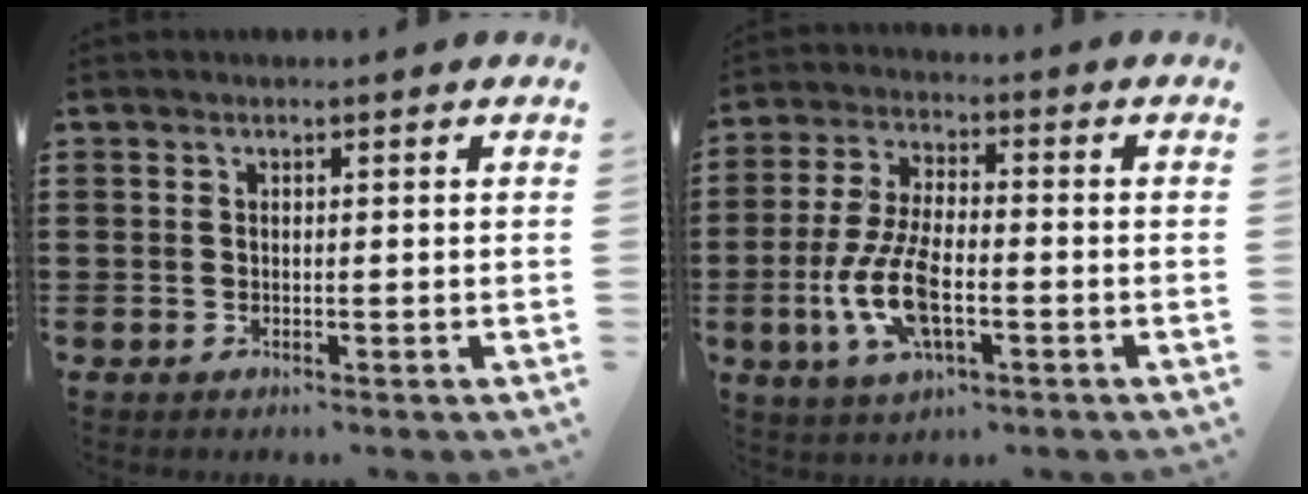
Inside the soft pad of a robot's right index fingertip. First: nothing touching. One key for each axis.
{"total": 10.2, "fx": -2.9, "fy": 4.1, "fz": 8.8, "tx": -0.208, "ty": -0.015, "tz": -0.057}